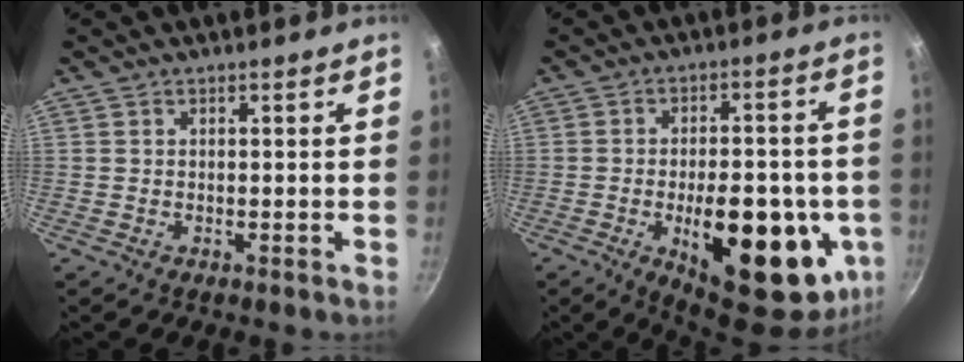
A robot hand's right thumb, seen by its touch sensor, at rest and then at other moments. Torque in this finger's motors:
{"motor_torque": [2.30, 2.74, 2.16, -0.60, 0.37]}